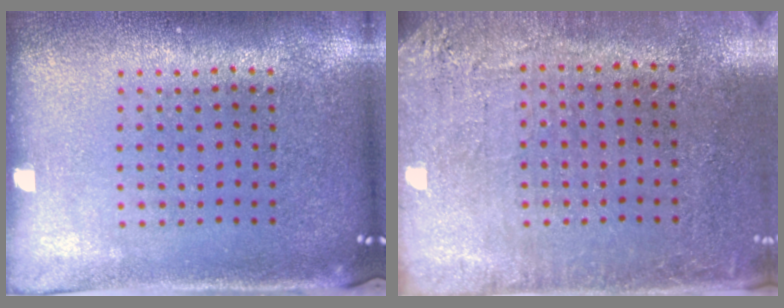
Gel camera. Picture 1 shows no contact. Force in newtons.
{"total": 2.8, "press": 2.5, "slide": 1.1}